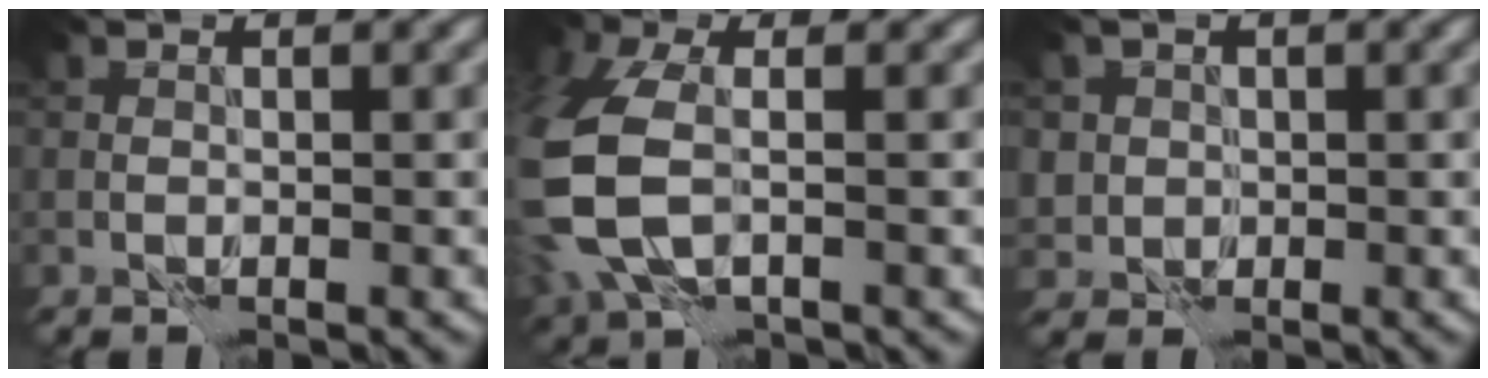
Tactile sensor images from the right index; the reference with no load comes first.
{"total": 8.3, "force": [-0.6, 5.3, 6.4], "torque": [-0.187, -0.015, -0.015]}
{"total": 2.7, "force": [0.2, 2.7, 0.1], "torque": [0.012, 0.012, -0.007]}